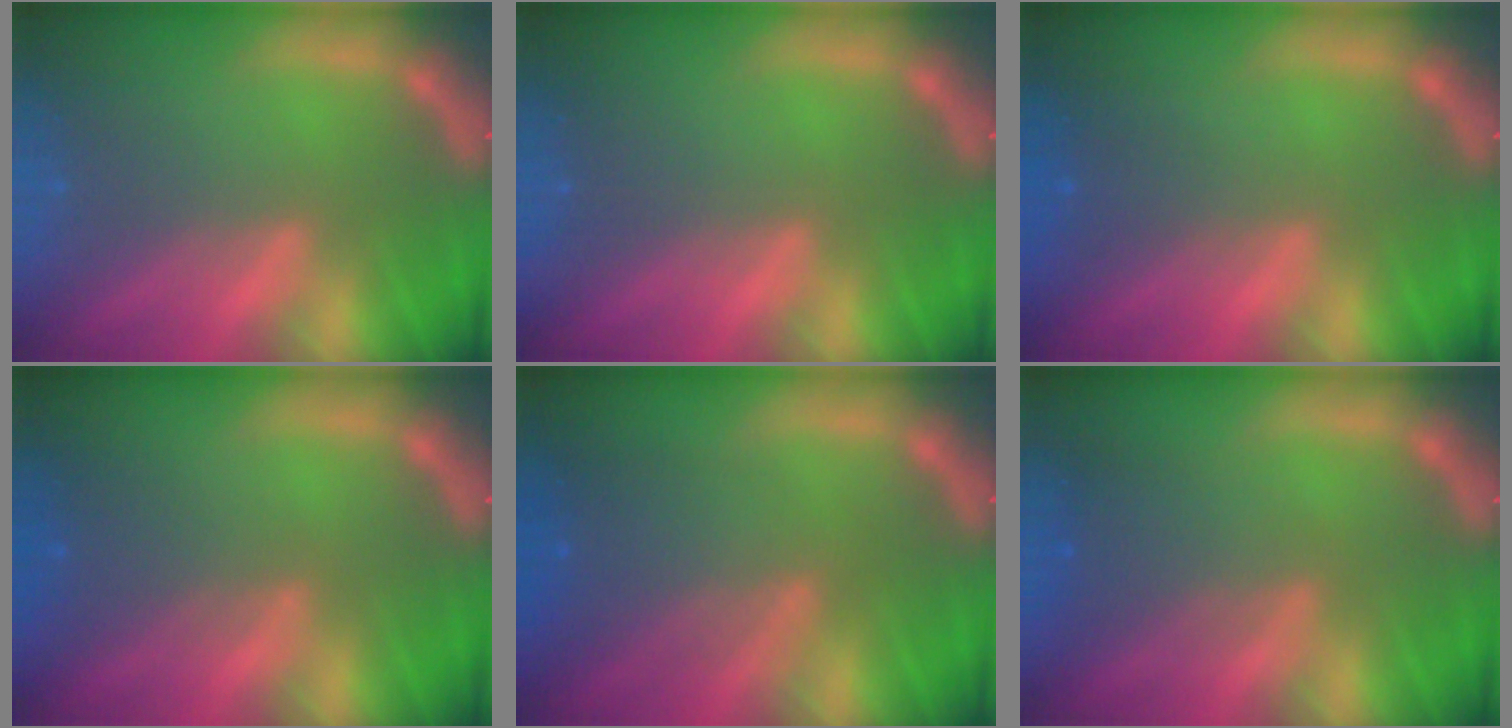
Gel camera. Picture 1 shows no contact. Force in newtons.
{"total": 0.0}
{"total": 1.5}
{"total": 3.0}
{"total": 6.0}
{"total": 3.4}